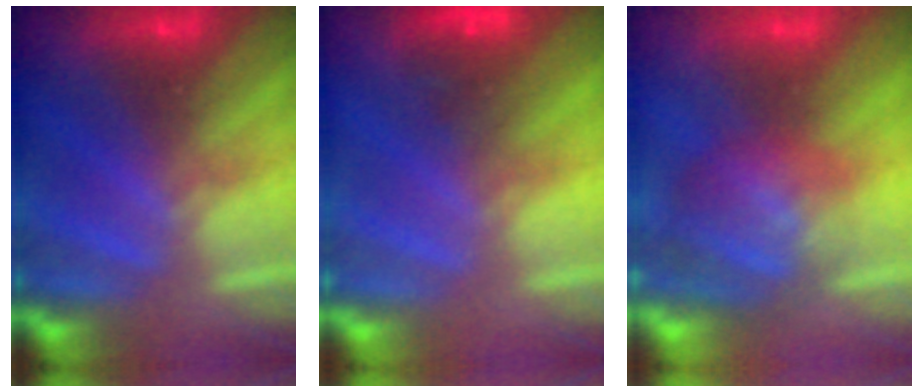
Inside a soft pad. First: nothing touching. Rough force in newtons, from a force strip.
{"total": 4.7}
{"total": 2.9}